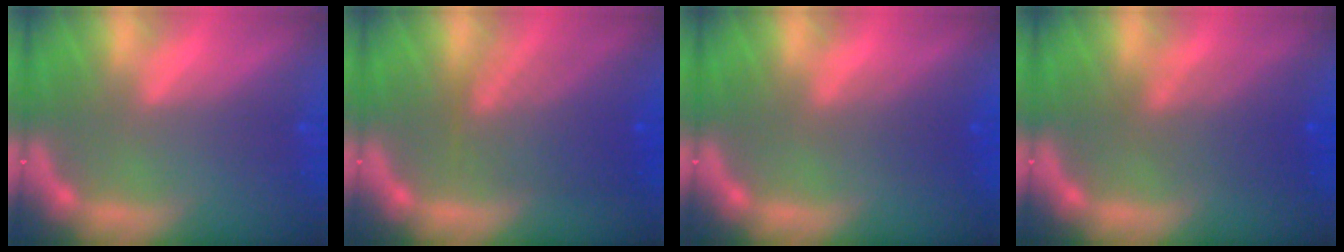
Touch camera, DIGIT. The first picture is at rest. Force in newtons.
{"total": 6.5}
{"total": 2.5}
{"total": 4.6}